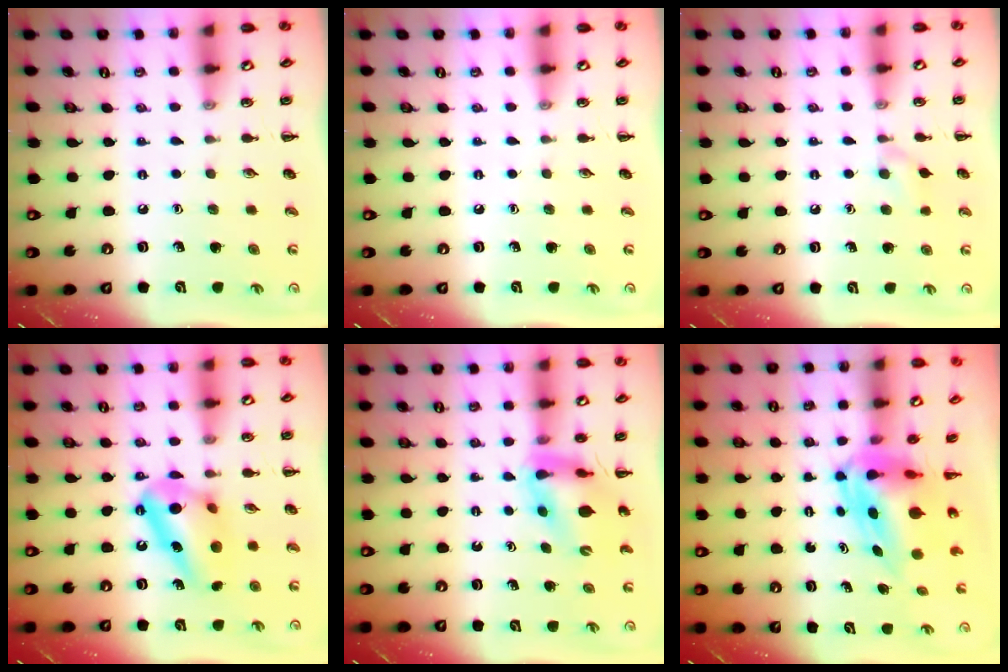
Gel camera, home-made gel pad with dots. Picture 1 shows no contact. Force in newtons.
{"total": 0.0}
{"total": 6.7, "press": 6.3, "slide": 2.1}
{"total": 12.4, "press": 12.4, "slide": 0.2}
{"total": 10.0, "press": 9.6, "slide": 2.9}
{"total": 7.6, "press": 7.3, "slide": 2.1}